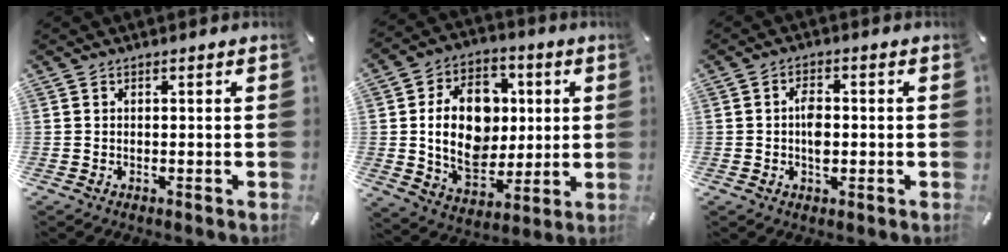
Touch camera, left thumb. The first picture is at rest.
{"total": 17.5, "force": [1.4, 13.8, 10.7], "torque": [-0.198, 0.000, 0.032]}
{"total": 4.1, "force": [-0.4, 2.4, 3.3], "torque": [-0.054, 0.003, -0.008]}